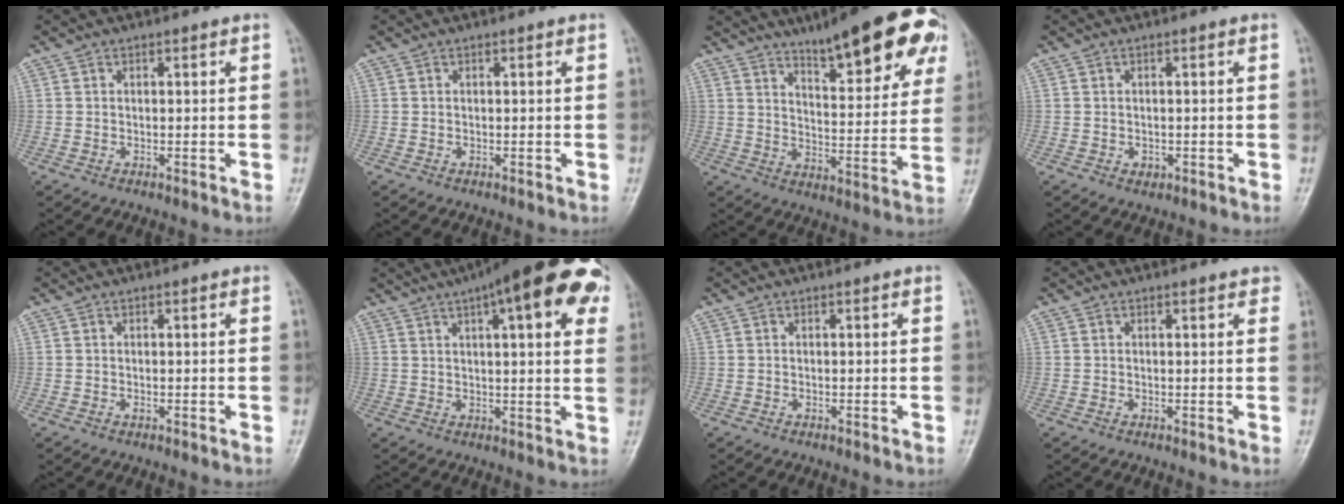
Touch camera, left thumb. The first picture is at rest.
{"total": 0.0}
{"total": 19.6, "force": [12.3, 5.2, 14.4], "torque": [-0.161, -0.048, 0.172]}
{"total": 1.4, "force": [-0.4, 1.1, 0.7], "torque": [-0.004, 0.002, -0.004]}
{"total": 0.6, "force": [0.0, 0.3, 0.5], "torque": [-0.006, 0.000, 0.001]}
{"total": 22.2, "force": [10.6, 6.5, 18.5], "torque": [-0.241, 0.018, 0.135]}
{"total": 0.0}
{"total": 1.6, "force": [1.2, 0.6, 0.8], "torque": [0.001, 0.001, 0.009]}